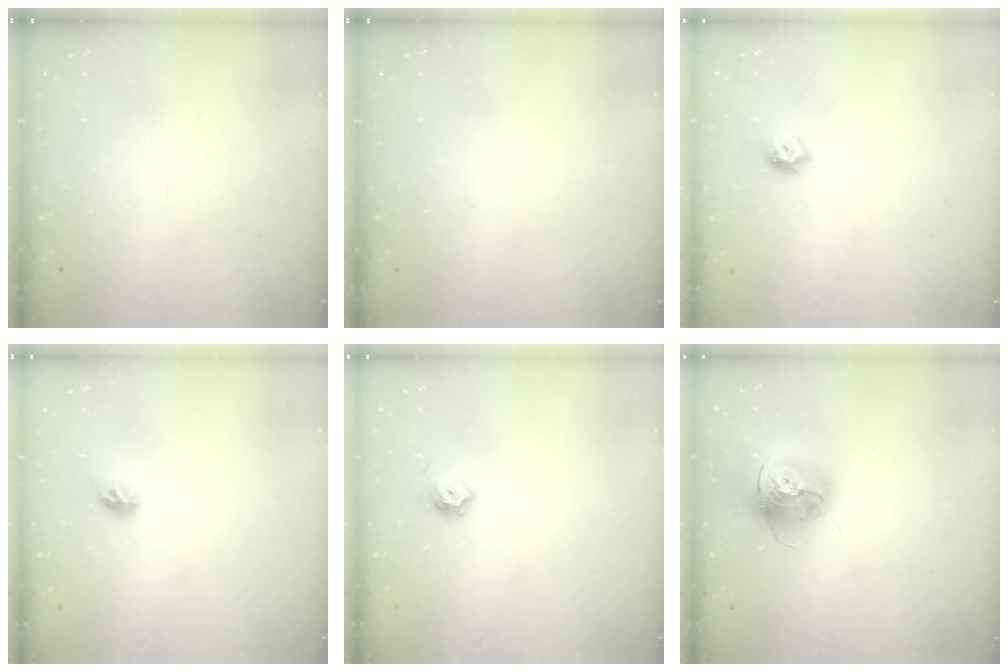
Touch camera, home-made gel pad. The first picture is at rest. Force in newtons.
{"total": 0.0}
{"total": 6.7, "press": 6.6, "slide": 0.9}
{"total": 5.4, "press": 5.4, "slide": 0.5}
{"total": 5.9, "press": 5.9, "slide": 0.8}
{"total": 15.9, "press": 15.8, "slide": 1.4}